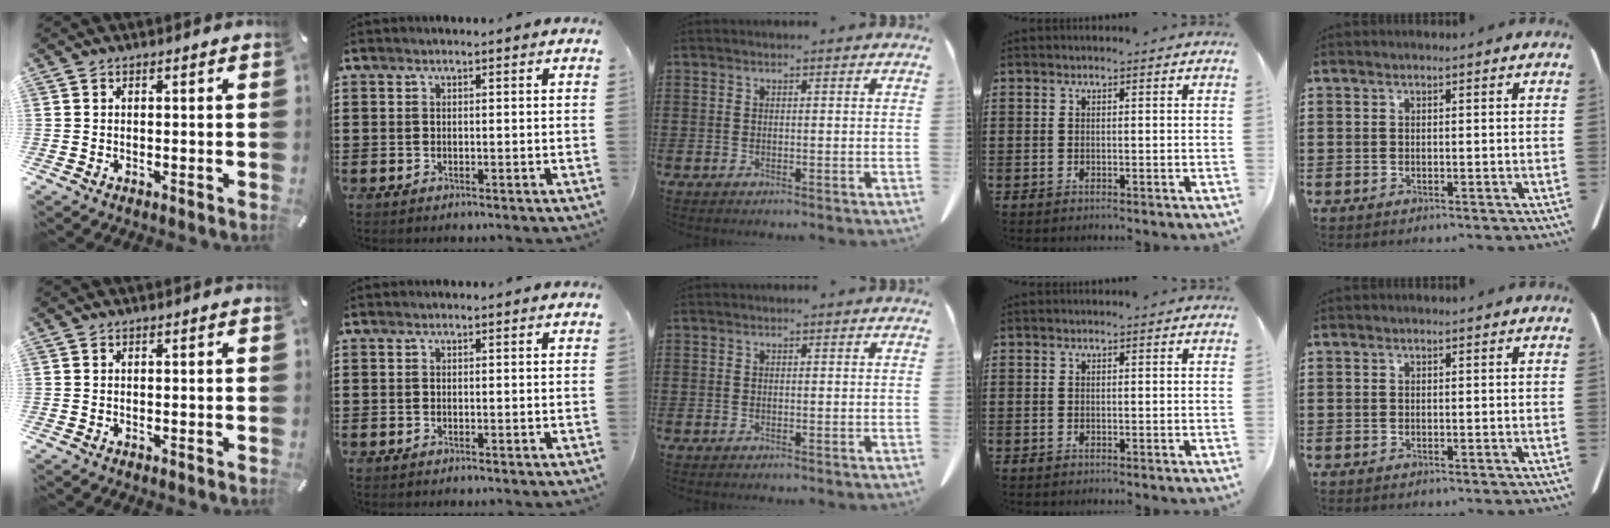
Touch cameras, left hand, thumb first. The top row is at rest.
{}